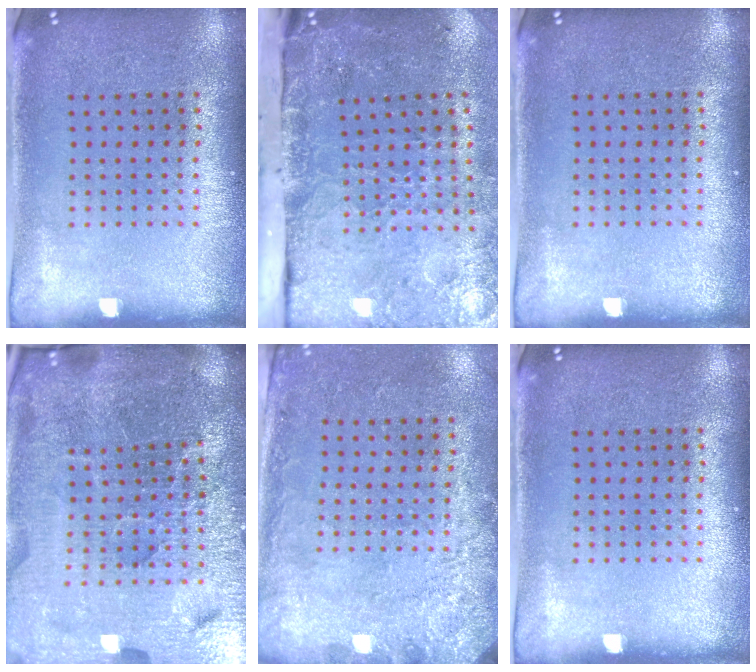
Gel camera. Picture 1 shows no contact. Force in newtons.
{"total": 5.0, "press": 3.7, "slide": 3.4}
{"total": 0.0}
{"total": 5.9, "press": 5.4, "slide": 2.4}
{"total": 2.8, "press": 2.0, "slide": 1.9}
{"total": 0.0}